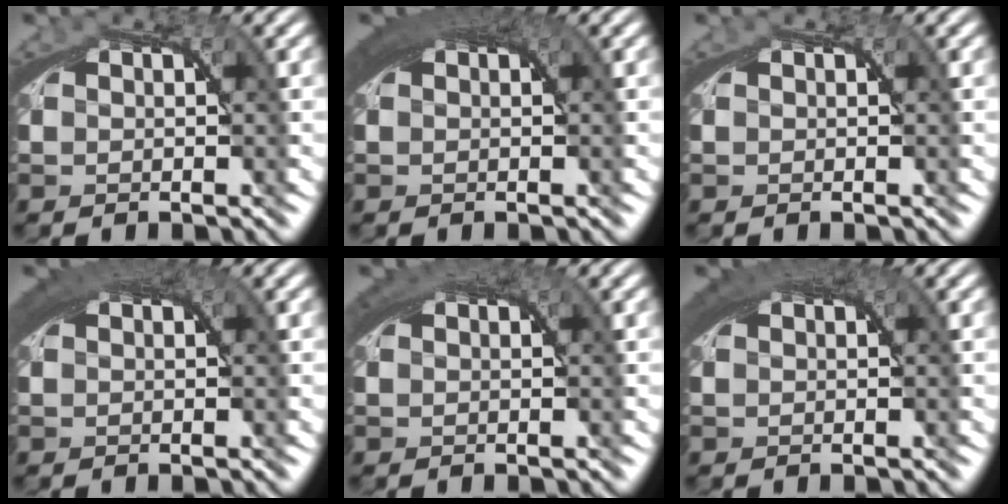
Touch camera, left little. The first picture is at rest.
{"total": 4.3, "force": [1.9, 1.5, 3.6], "torque": [-0.050, 0.015, 0.024]}
{"total": 0.0}
{"total": 3.8, "force": [1.7, 1.3, 3.1], "torque": [-0.043, 0.014, 0.022]}
{"total": 2.9, "force": [1.5, 1.0, 2.3], "torque": [-0.034, 0.013, 0.019]}
{"total": 3.5, "force": [1.7, 1.2, 2.8], "torque": [-0.041, 0.014, 0.021]}